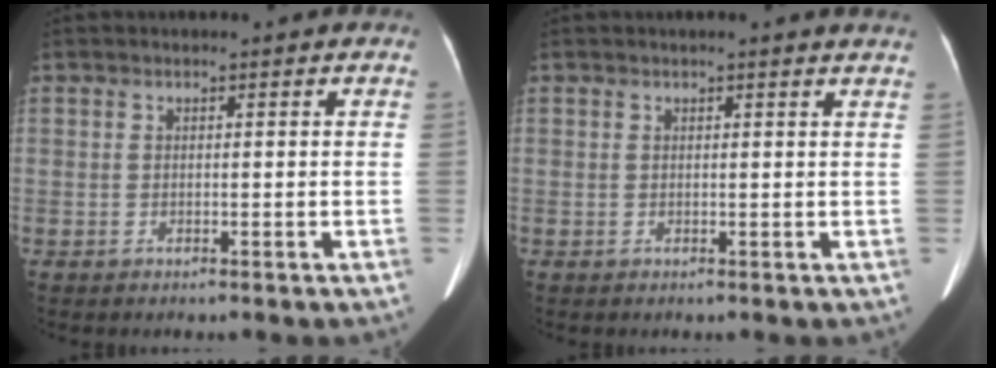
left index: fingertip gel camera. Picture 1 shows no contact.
{"total": 2.7, "force": [2.5, 0.2, 1.0], "torque": [-0.014, 0.007, 0.015]}